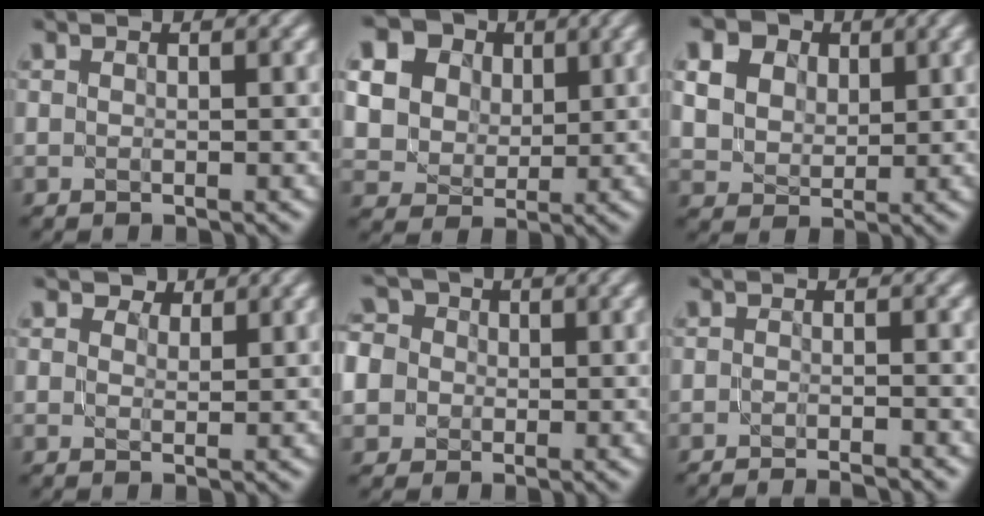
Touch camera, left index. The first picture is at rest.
{"total": 12.9, "force": [5.4, 10.5, 5.2], "torque": [-0.157, 0.017, 0.099]}
{"total": 10.5, "force": [5.5, 7.4, 5.0], "torque": [-0.126, 0.029, 0.084]}
{"total": 1.8, "force": [1.4, 1.0, 0.6], "torque": [-0.010, -0.006, 0.015]}
{"total": 8.0, "force": [-0.3, 7.3, 3.2], "torque": [-0.064, 0.027, -0.047]}
{"total": 3.7, "force": [-3.3, 0.5, 1.7], "torque": [-0.016, 0.001, -0.049]}